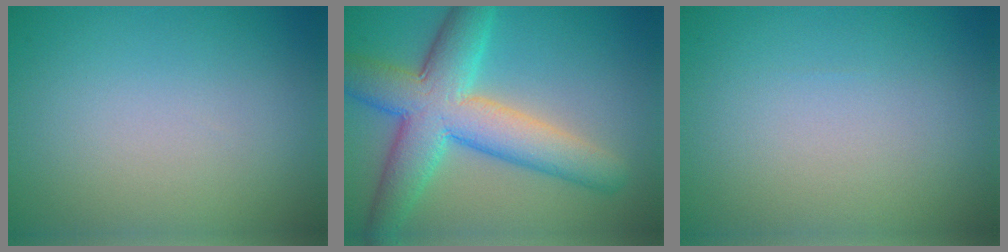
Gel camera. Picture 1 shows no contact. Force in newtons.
{"total": 8.6, "press": 8.6, "slide": 0.3}
{"total": 0.0}